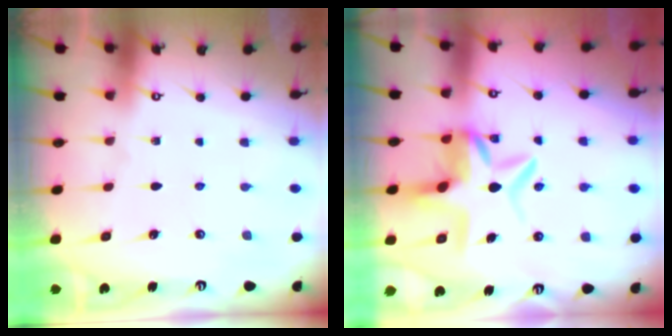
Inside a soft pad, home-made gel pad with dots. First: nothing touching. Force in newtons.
{"total": 8.9, "press": 8.3, "slide": 3.0}